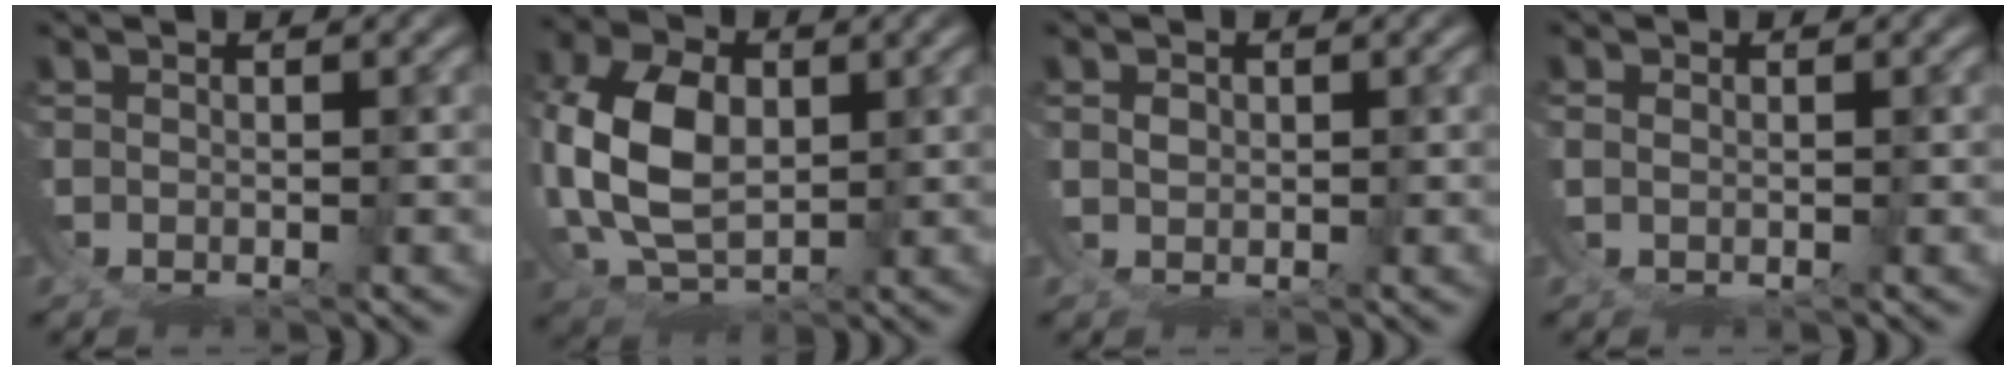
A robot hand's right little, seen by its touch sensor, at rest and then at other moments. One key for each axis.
{"total": 9.0, "fx": 0.1, "fy": 6.2, "fz": 6.5, "tx": -0.153, "ty": -0.030, "tz": 0.019}
{"total": 1.1, "fx": 0.7, "fy": 0.5, "fz": 0.6, "tx": -0.025, "ty": -0.004, "tz": 0.020}
{"total": 0.6, "fx": 0.4, "fy": 0.2, "fz": 0.4, "tx": -0.012, "ty": -0.001, "tz": 0.010}